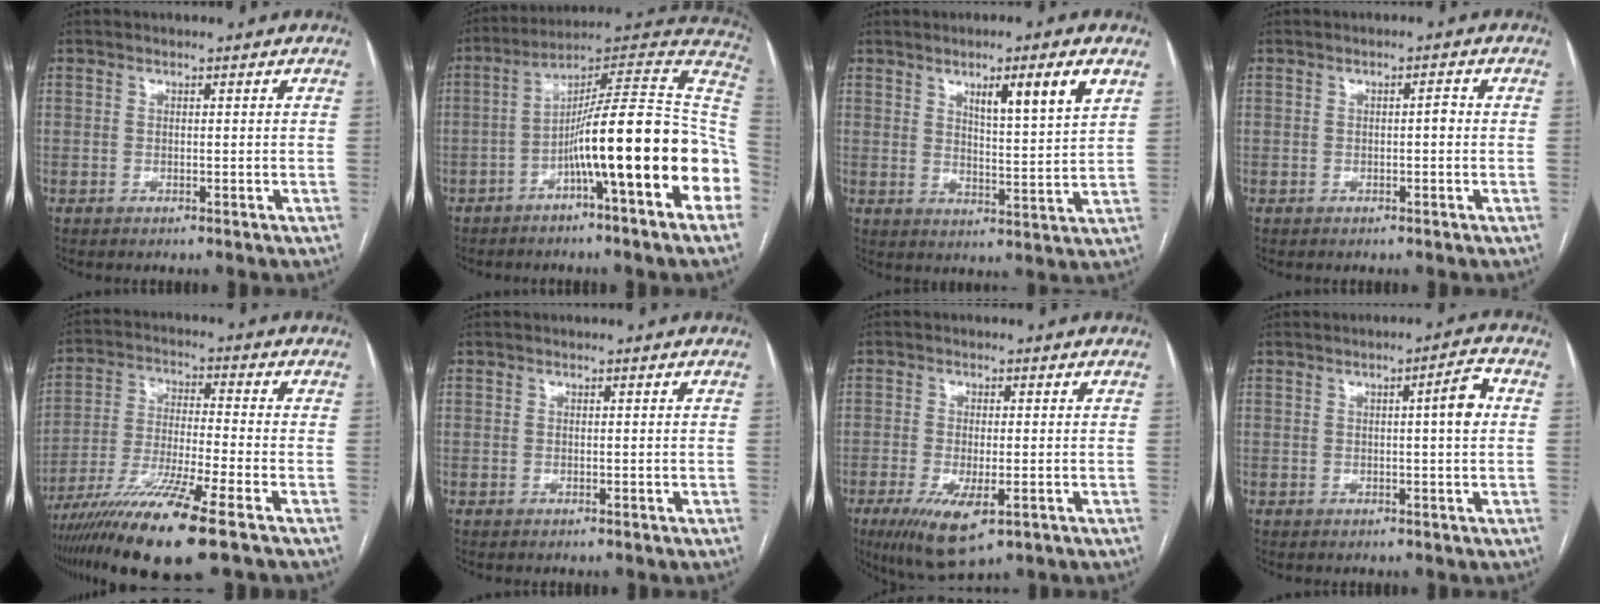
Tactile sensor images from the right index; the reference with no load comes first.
{"total": 22.0, "force": [-5.7, 0.7, 21.2], "torque": [-0.243, 0.035, -0.087]}
{"total": 8.6, "force": [4.6, 0.3, 7.3], "torque": [-0.114, -0.003, 0.073]}
{"total": 1.3, "force": [-0.1, 0.4, 1.2], "torque": [-0.016, 0.005, -0.001]}
{"total": 14.6, "force": [-9.6, -0.4, 11.0], "torque": [-0.220, -0.042, -0.175]}
{"total": 0.0}
{"total": 8.6, "force": [-3.9, 2.7, 7.1], "torque": [-0.120, -0.020, -0.057]}
{"total": 4.4, "force": [0.7, 0.1, 4.3], "torque": [-0.060, 0.008, 0.007]}